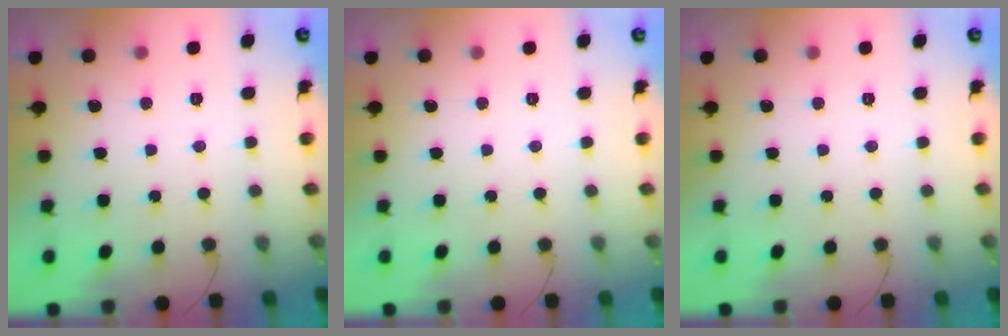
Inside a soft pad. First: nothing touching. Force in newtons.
{"total": 0.0}
{"total": 0.0}